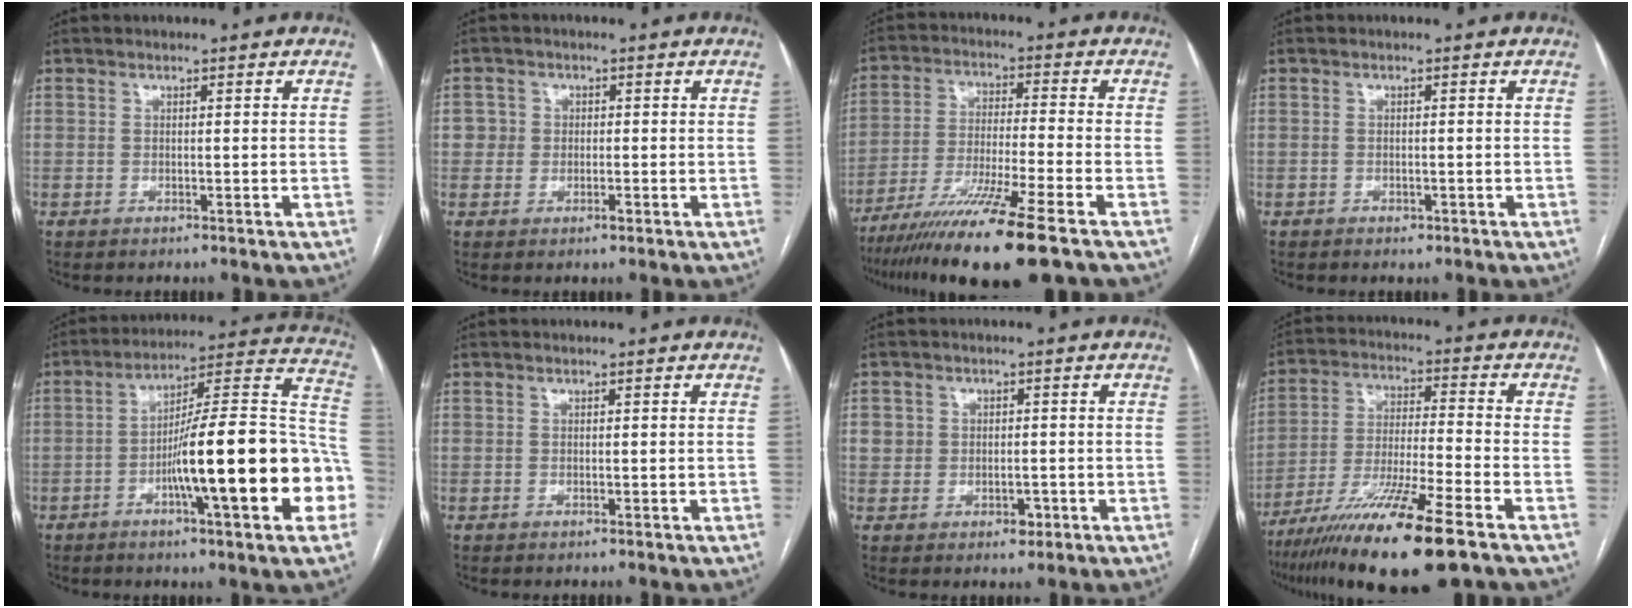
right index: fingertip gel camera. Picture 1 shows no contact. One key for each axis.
{"total": 2.8, "fx": -0.1, "fy": 2.7, "fz": 0.7, "tx": 0.001, "ty": 0.006, "tz": -0.005}
{"total": 15.4, "fx": -10.9, "fy": -1.0, "fz": 10.9, "tx": -0.199, "ty": -0.045, "tz": -0.186}
{"total": 1.0, "fx": -0.6, "fy": 0.6, "fz": 0.5, "tx": -0.010, "ty": 0.001, "tz": -0.005}
{"total": 23.0, "fx": -6.3, "fy": 2.6, "fz": 21.9, "tx": -0.248, "ty": 0.024, "tz": -0.090}
{"total": 0.0}
{"total": 4.0, "fx": -0.6, "fy": 3.5, "fz": 1.8, "tx": -0.016, "ty": 0.008, "tz": 0.001}
{"total": 16.9, "fx": -11.0, "fy": 0.4, "fz": 12.9, "tx": -0.236, "ty": -0.043, "tz": -0.195}